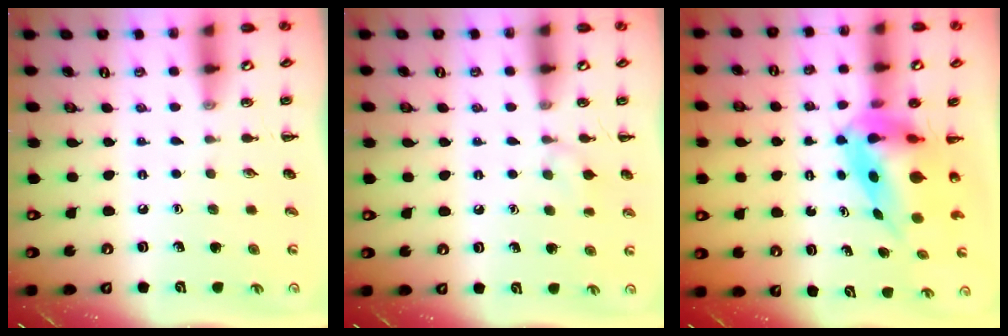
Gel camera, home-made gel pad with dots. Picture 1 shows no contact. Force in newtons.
{"total": 6.6, "press": 6.2, "slide": 2.1}
{"total": 8.2, "press": 7.7, "slide": 2.9}